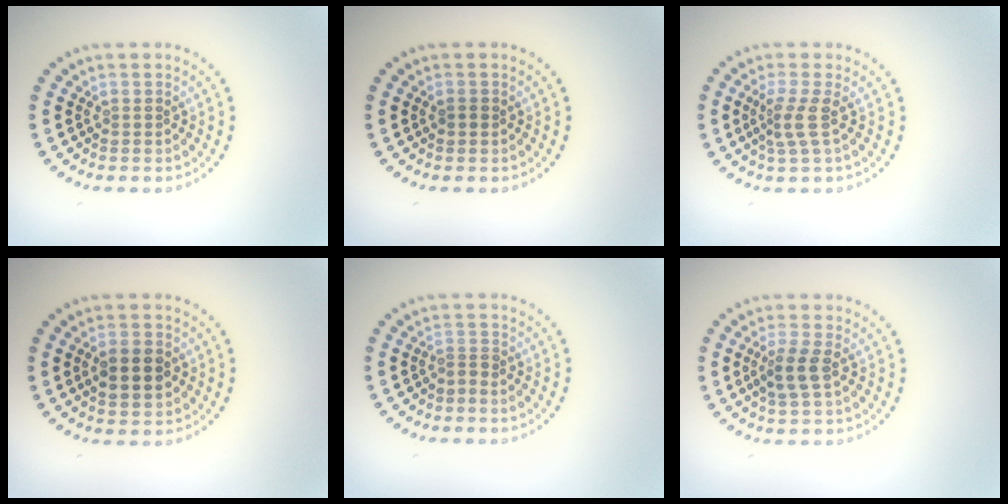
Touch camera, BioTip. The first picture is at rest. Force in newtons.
{"total": 0.7, "press": 0.7, "slide": 0.2}
{"total": 2.3, "press": 1.7, "slide": 1.6}
{"total": 3.8, "press": 3.8, "slide": 0.1}
{"total": 1.0, "press": 0.4, "slide": 0.9}
{"total": 2.4, "press": 2.3, "slide": 0.8}